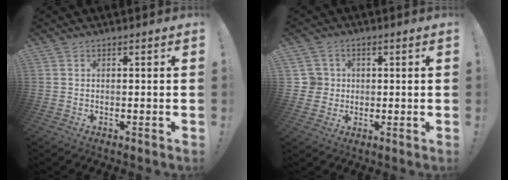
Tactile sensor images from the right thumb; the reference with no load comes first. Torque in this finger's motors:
{"motor_torque": [0.17, -0.19, -0.10, -0.03, -0.06]}